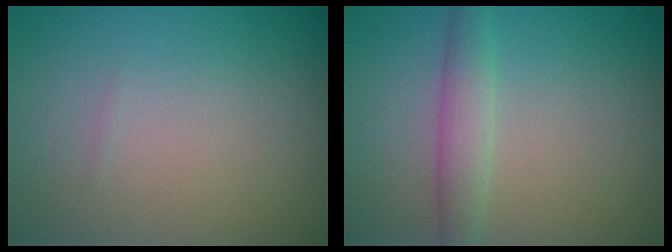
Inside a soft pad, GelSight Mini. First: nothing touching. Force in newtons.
{"total": 2.5, "press": 2.5, "slide": 0.0}